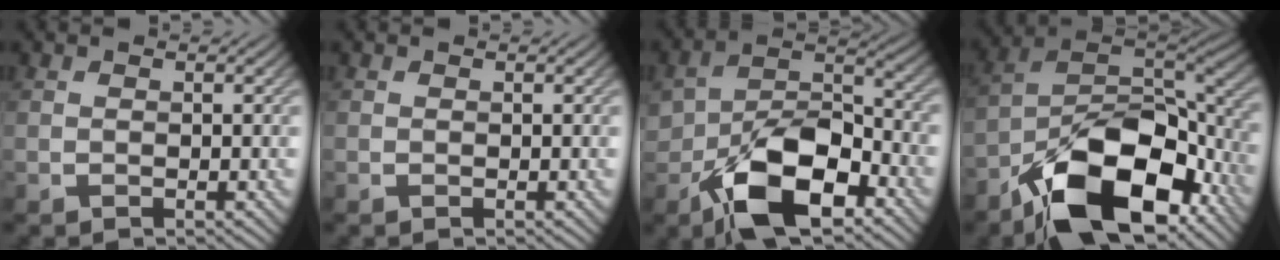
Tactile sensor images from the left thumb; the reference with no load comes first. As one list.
[{"total": 0.0}, {"total": 12.6, "force": [-6.1, 7.1, 8.3], "torque": [-0.158, -0.020, -0.105]}, {"total": 17.7, "force": [-10.1, 8.6, 11.6], "torque": [-0.185, -0.032, -0.185]}]